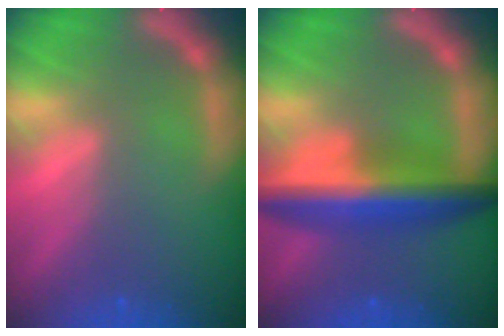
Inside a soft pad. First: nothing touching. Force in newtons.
{"total": 8.0}